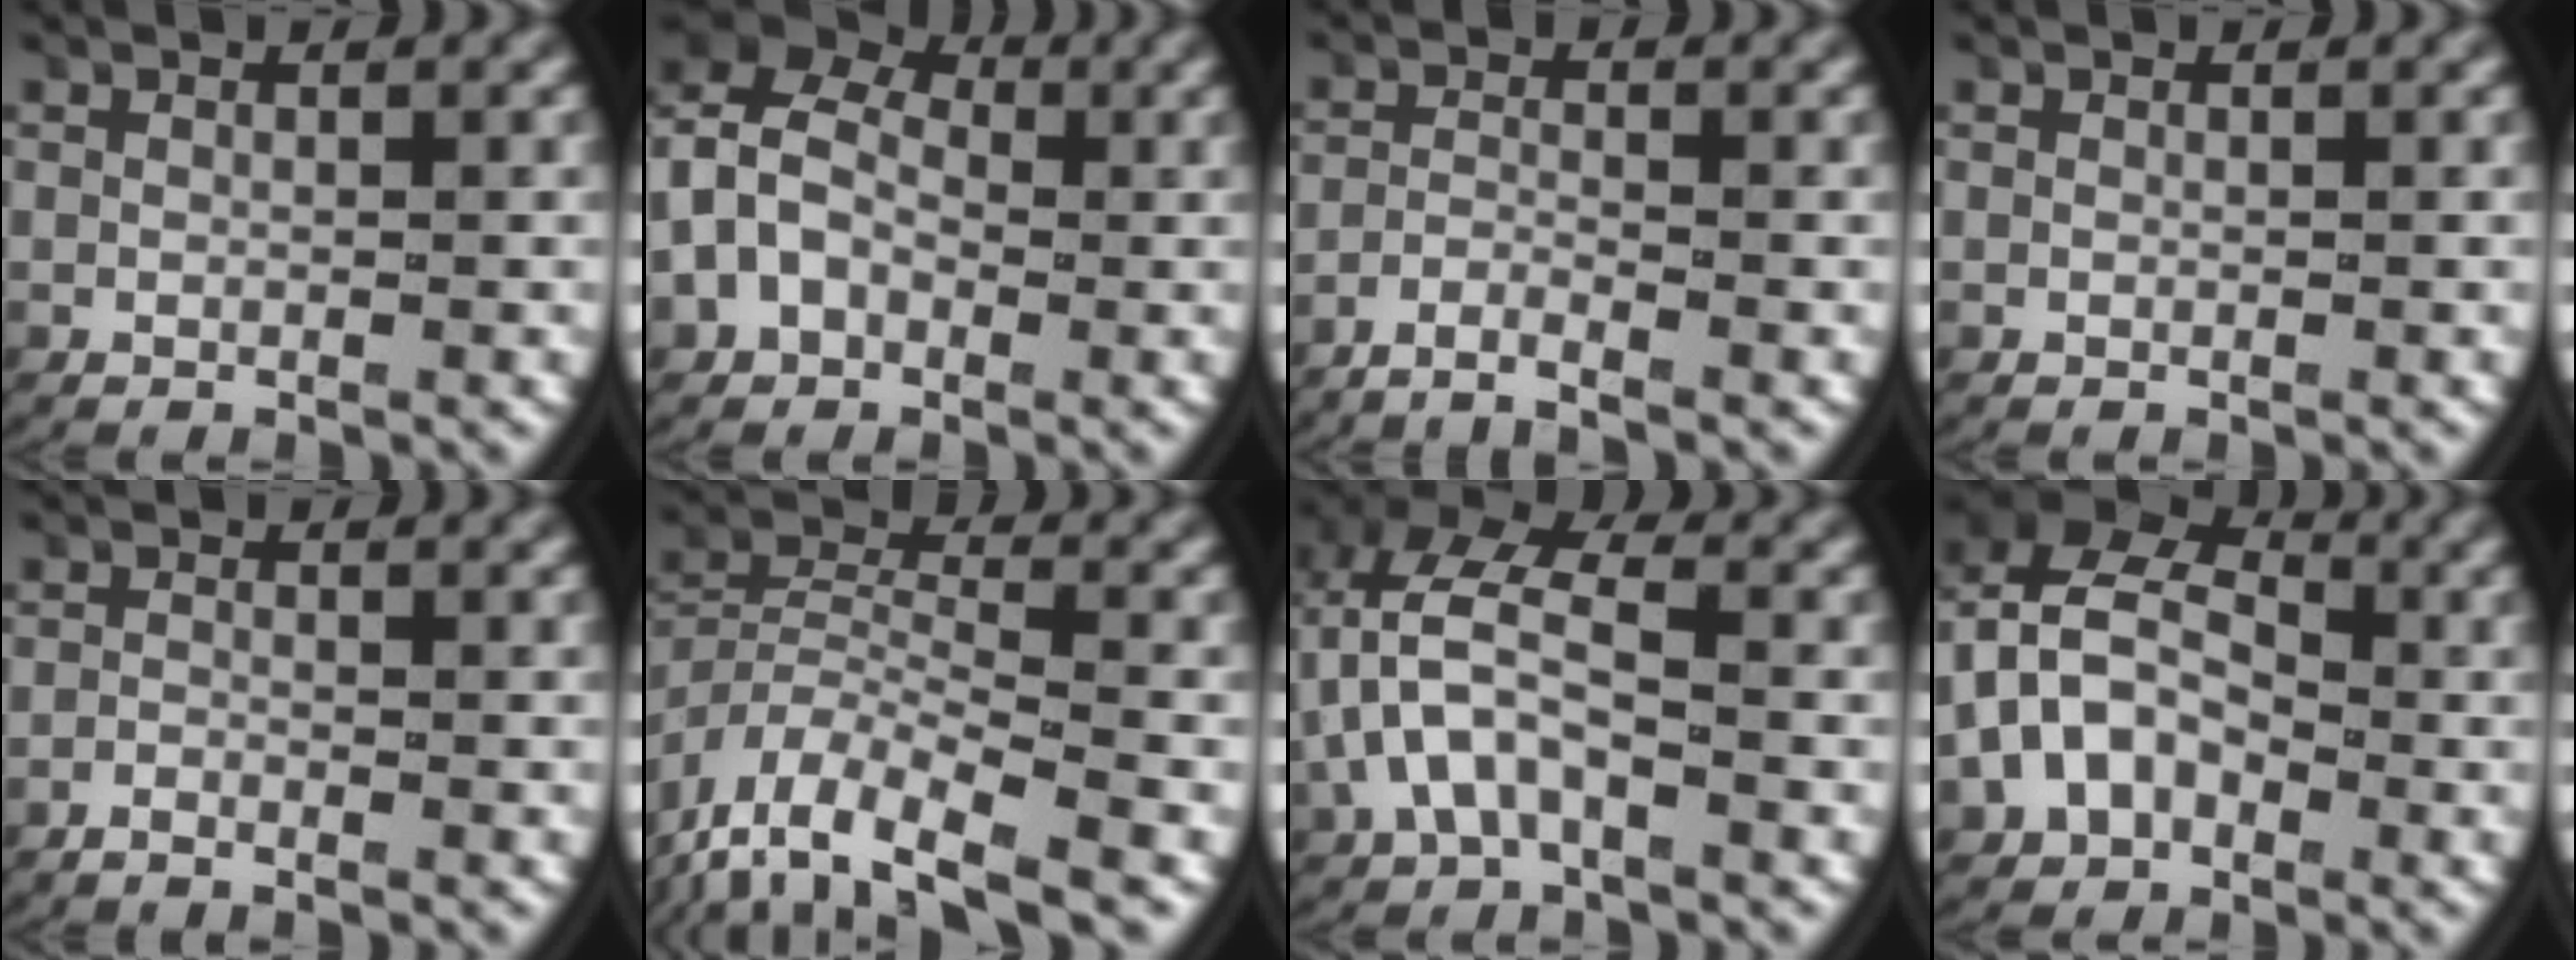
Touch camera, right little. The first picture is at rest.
{"total": 8.9, "force": [1.7, 7.5, 4.5], "torque": [-0.112, 0.003, 0.015]}
{"total": 3.2, "force": [-2.9, 0.4, 1.4], "torque": [-0.030, -0.006, -0.050]}
{"total": 0.0}
{"total": 1.5, "force": [-1.4, 0.3, 0.3], "torque": [-0.014, -0.006, -0.028]}
{"total": 6.9, "force": [-3.1, 3.9, 4.9], "torque": [-0.112, -0.018, -0.050]}
{"total": 6.7, "force": [1.4, 4.4, 4.9], "torque": [-0.105, 0.002, 0.020]}
{"total": 9.4, "force": [1.6, 7.6, 5.2], "torque": [-0.132, -0.001, 0.017]}